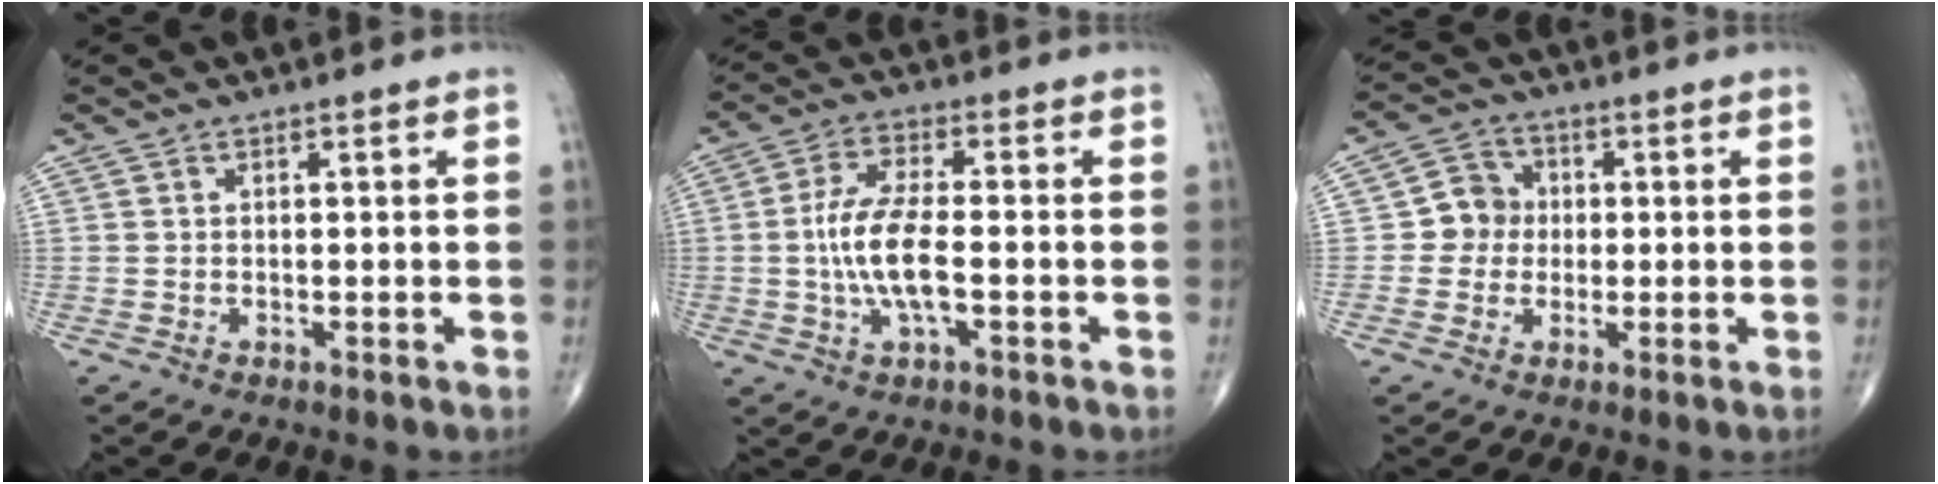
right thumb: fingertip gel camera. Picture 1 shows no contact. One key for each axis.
{"total": 9.5, "fx": -1.3, "fy": 3.2, "fz": 8.9, "tx": -0.186, "ty": 0.013, "tz": -0.028}
{"total": 5.7, "fx": -0.1, "fy": 5.3, "fz": 1.8, "tx": 0.001, "ty": 0.012, "tz": -0.013}